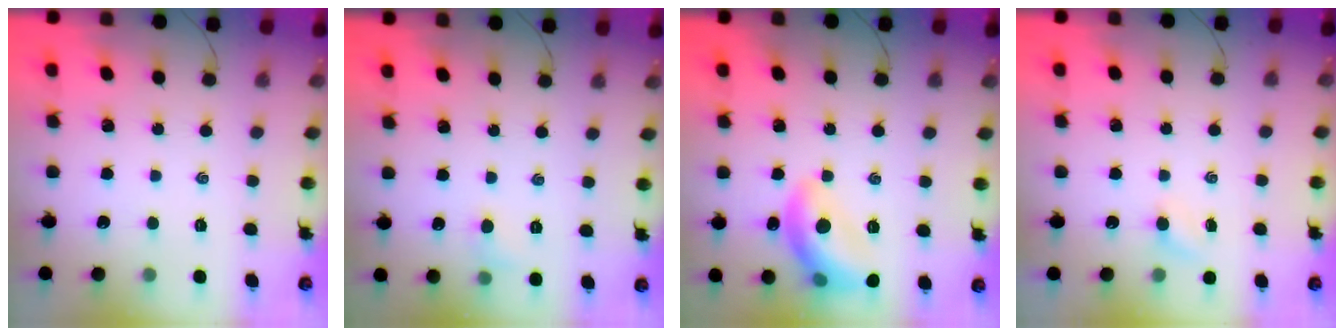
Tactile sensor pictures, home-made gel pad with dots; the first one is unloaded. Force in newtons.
{"total": 4.8, "press": 4.6, "slide": 1.3}
{"total": 13.2, "press": 13.2, "slide": 1.3}
{"total": 2.7, "press": 2.6, "slide": 0.8}